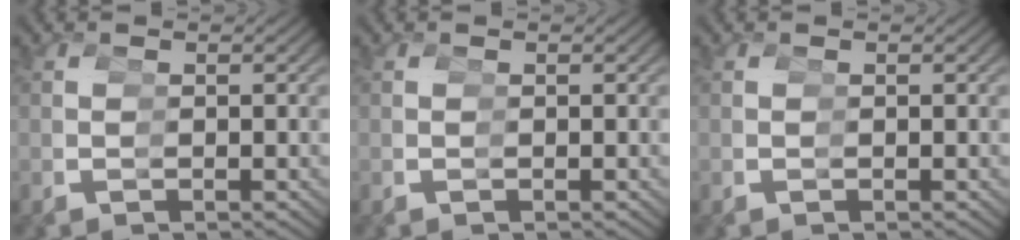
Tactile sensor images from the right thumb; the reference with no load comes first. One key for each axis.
{"total": 0.0}
{"total": 0.0}